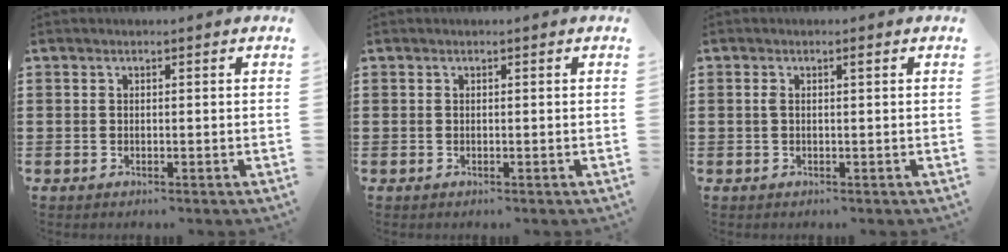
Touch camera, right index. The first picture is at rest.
{"total": 0.0}
{"total": 1.1, "force": [0.2, 0.2, 1.1], "torque": [-0.021, 0.002, 0.002]}